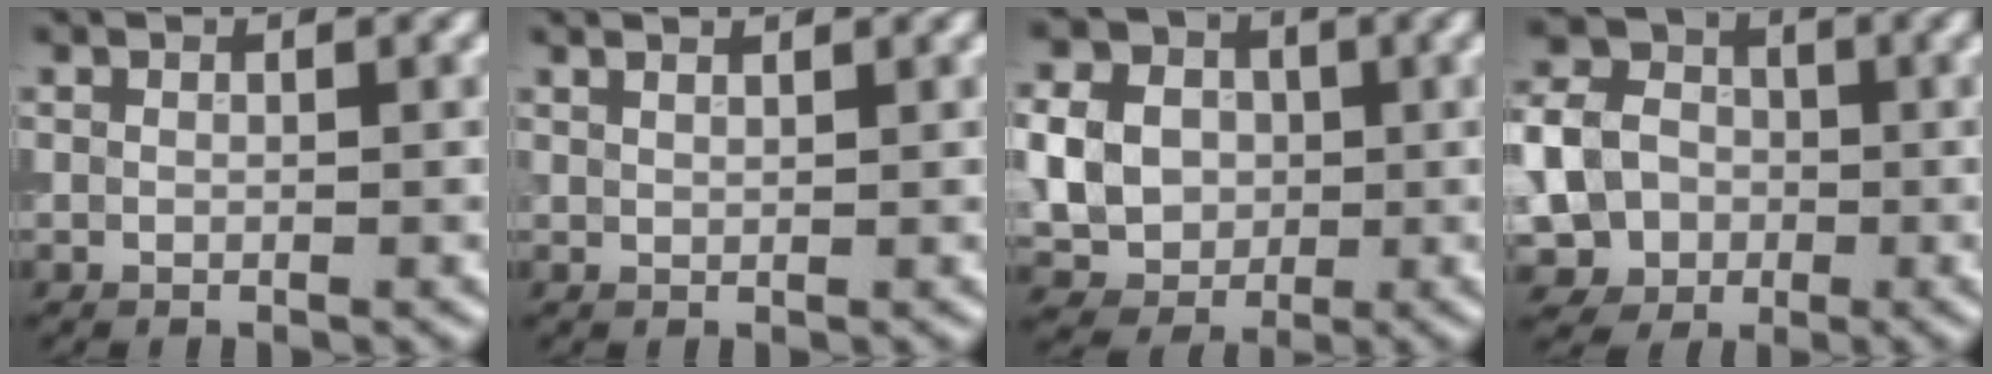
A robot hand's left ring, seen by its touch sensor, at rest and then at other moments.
{"total": 2.4, "force": [1.8, 1.0, 1.3], "torque": [-0.009, 0.017, -0.005]}
{"total": 6.0, "force": [0.2, 5.2, 3.0], "torque": [-0.060, 0.005, -0.006]}
{"total": 9.1, "force": [-1.7, 8.0, 4.1], "torque": [-0.078, -0.002, -0.064]}